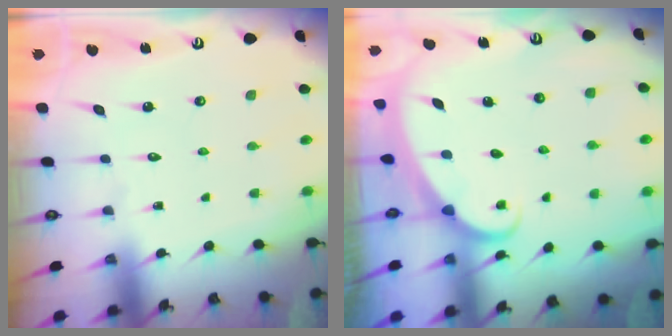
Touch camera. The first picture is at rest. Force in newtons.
{"total": 1.9, "press": 1.9, "slide": 0.1}